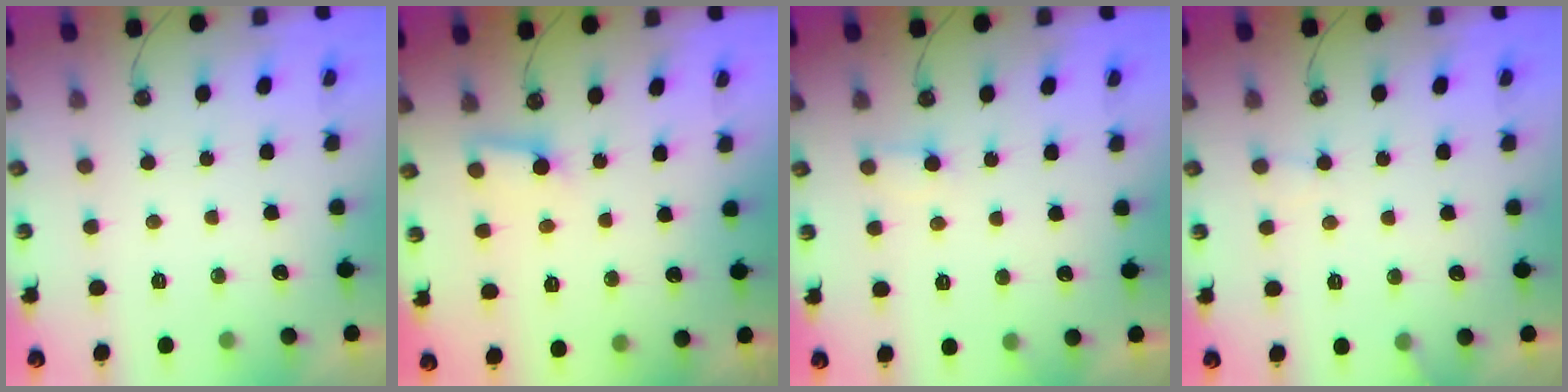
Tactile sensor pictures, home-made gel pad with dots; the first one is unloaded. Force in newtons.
{"total": 3.0, "press": 3.0, "slide": 0.2}
{"total": 4.0, "press": 4.0, "slide": 0.4}
{"total": 6.7, "press": 6.7, "slide": 0.4}